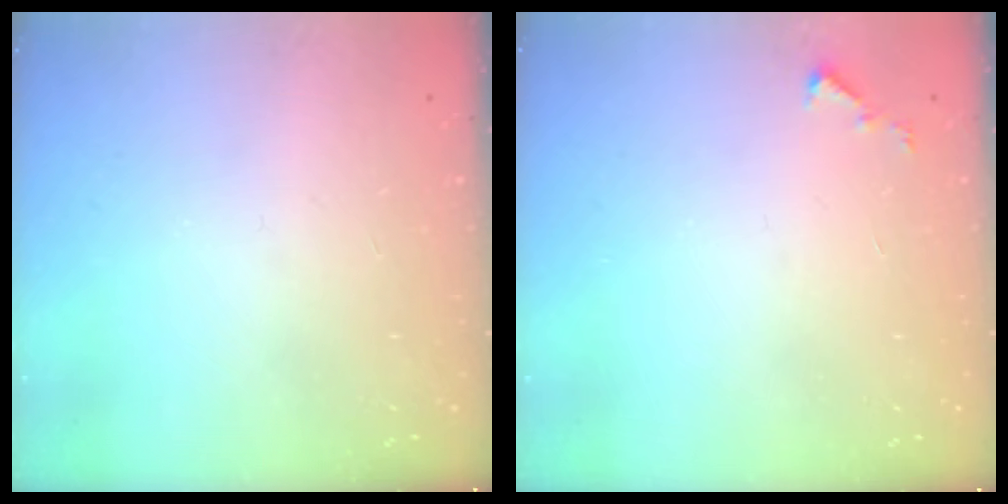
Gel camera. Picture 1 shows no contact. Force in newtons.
{"total": 3.1, "press": 3.1, "slide": 0.2}